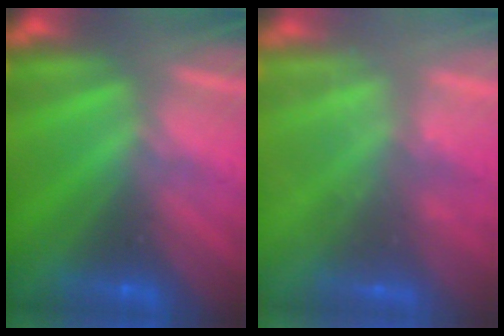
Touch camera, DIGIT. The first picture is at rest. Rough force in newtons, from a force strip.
{"total": 2.3}